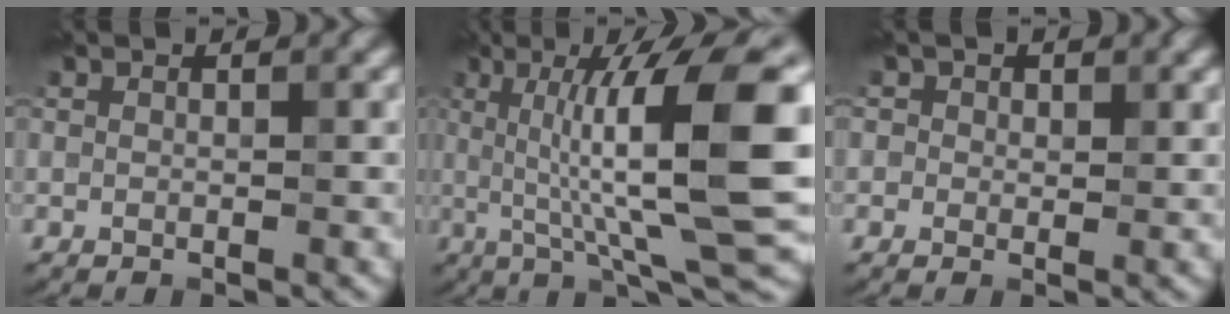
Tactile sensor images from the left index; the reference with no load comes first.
{"total": 12.2, "force": [1.4, 2.4, 11.9], "torque": [-0.172, 0.009, 0.025]}
{"total": 1.5, "force": [0.8, 1.3, 0.2], "torque": [0.011, 0.000, -0.003]}